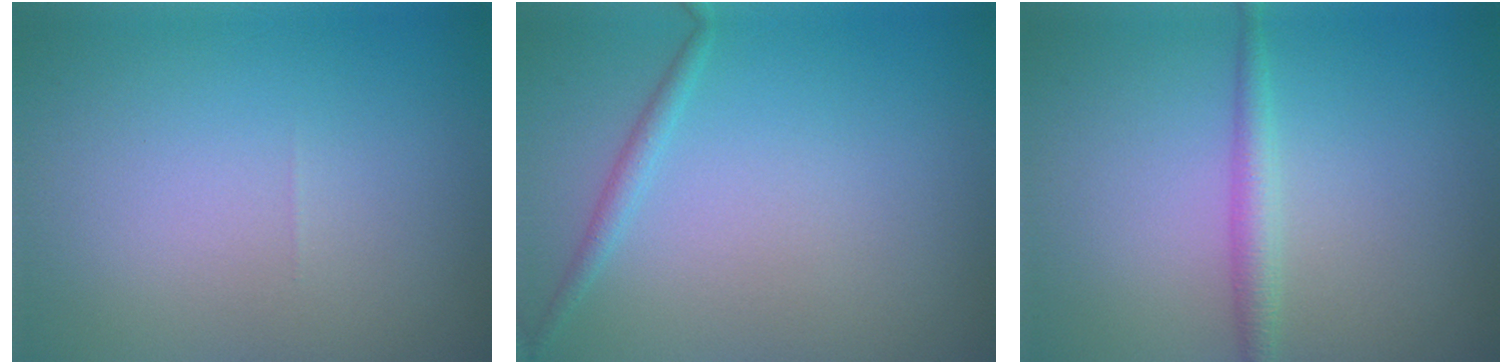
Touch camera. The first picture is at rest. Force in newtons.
{"total": 1.2, "press": 1.2, "slide": 0.0}
{"total": 1.8, "press": 1.8, "slide": 0.0}